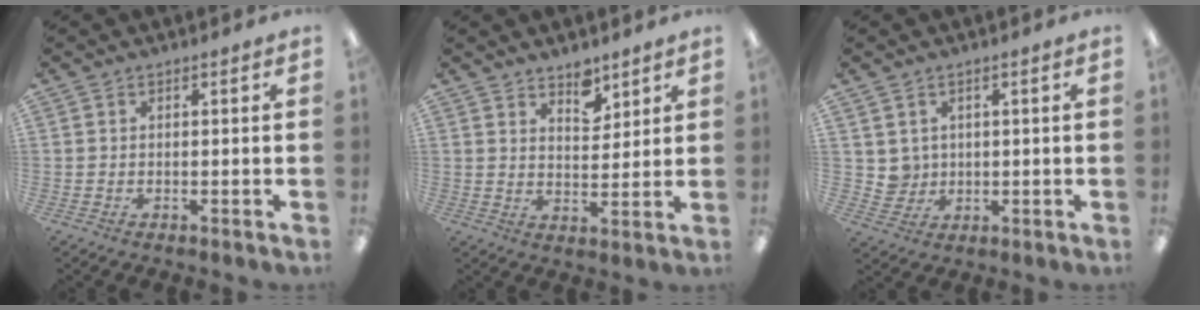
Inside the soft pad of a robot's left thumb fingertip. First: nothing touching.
{"total": 5.9, "force": [4.9, 2.6, 1.8], "torque": [-0.009, -0.036, 0.085]}
{"total": 3.8, "force": [1.9, 3.2, -0.2], "torque": [-0.003, -0.004, 0.034]}